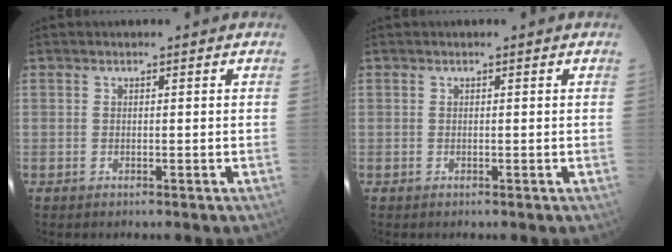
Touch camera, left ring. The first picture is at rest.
{"total": 0.0}